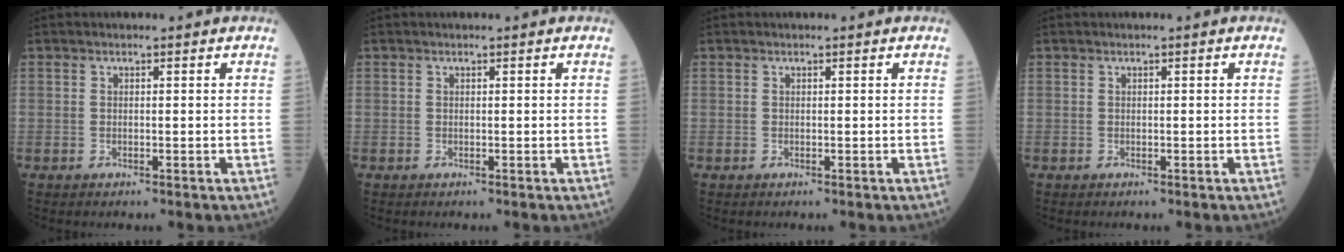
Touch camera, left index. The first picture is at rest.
{"total": 0.0}
{"total": 0.0}
{"total": 0.0}